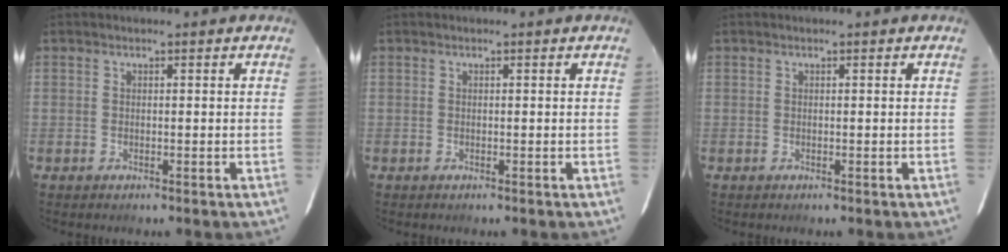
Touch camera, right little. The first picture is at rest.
{"total": 0.0}
{"total": 0.0}